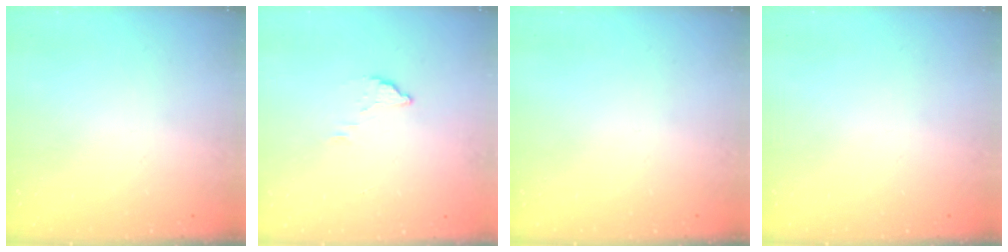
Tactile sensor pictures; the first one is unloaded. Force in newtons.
{"total": 2.8, "press": 2.8, "slide": 0.1}
{"total": 0.0}
{"total": 0.0}